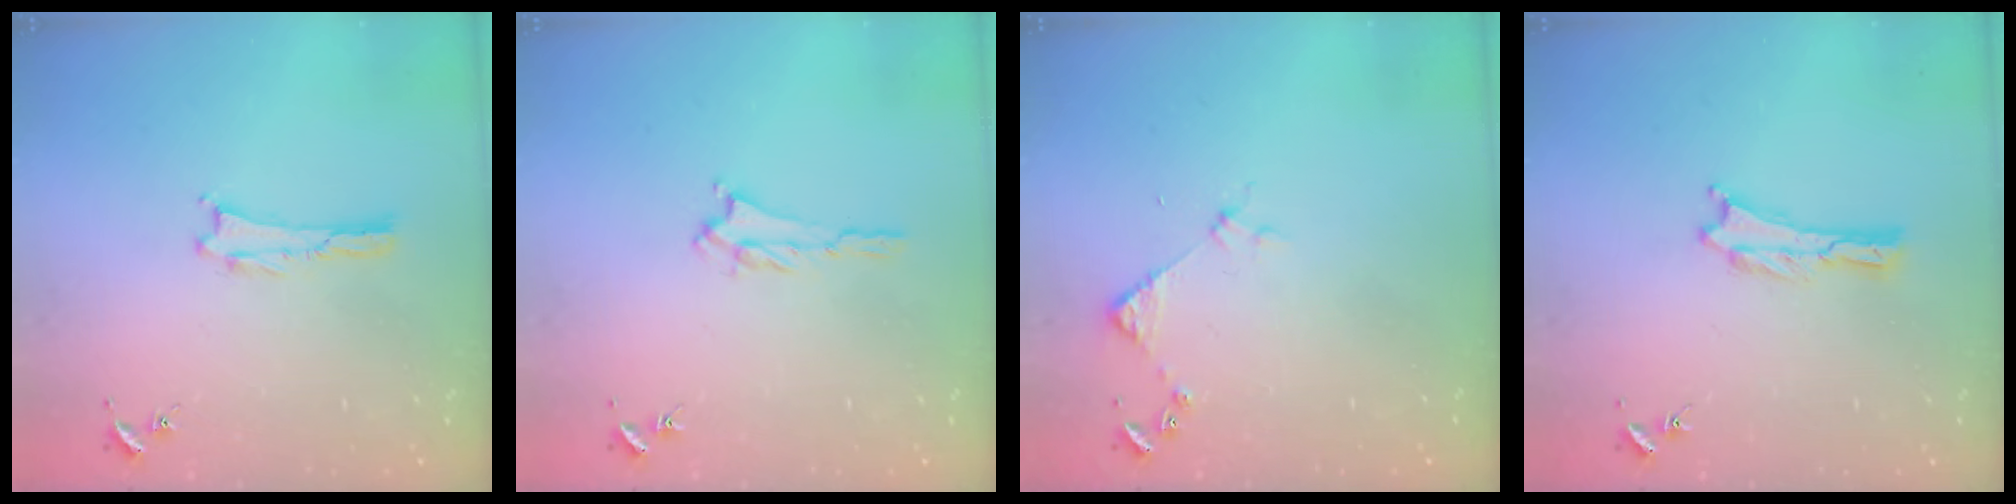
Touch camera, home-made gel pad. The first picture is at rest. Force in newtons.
{"total": 1.2, "press": 1.1, "slide": 0.5}
{"total": 3.7, "press": 3.7, "slide": 0.2}
{"total": 0.0}